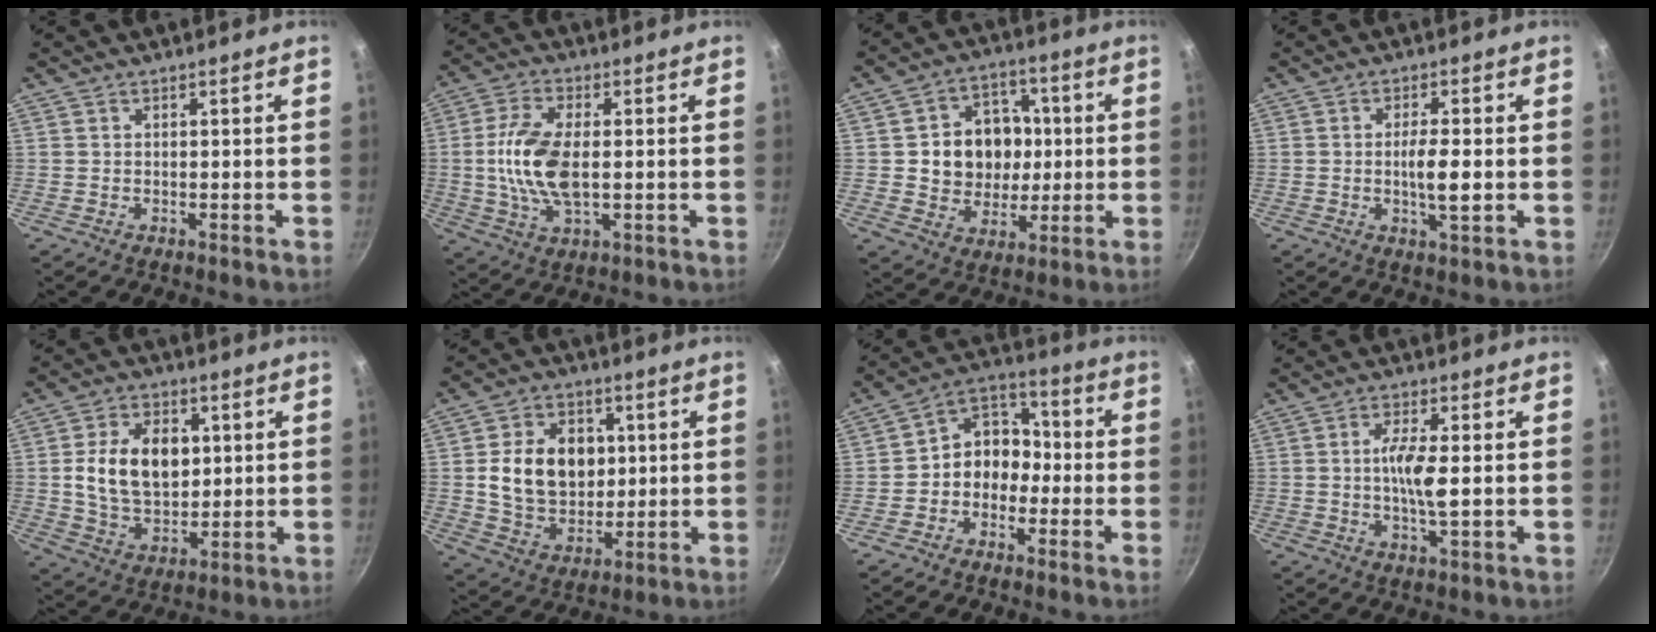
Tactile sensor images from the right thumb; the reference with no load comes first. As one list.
[{"total": 11.8, "force": [0.0, 5.9, 10.2], "torque": [-0.205, 0.007, -0.005]}, {"total": 13.6, "force": [0.8, 11.7, 7.0], "torque": [-0.074, 0.011, 0.017]}, {"total": 5.2, "force": [-0.5, 0.8, 5.1], "torque": [-0.096, -0.001, -0.010]}, {"total": 14.0, "force": [2.2, 9.5, 10.0], "torque": [-0.148, -0.006, 0.039]}, {"total": 14.6, "force": [2.0, 11.0, 9.4], "torque": [-0.131, -0.003, 0.037]}, {"total": 9.4, "force": [-2.2, 7.6, 5.0], "torque": [-0.032, 0.051, -0.059]}, {"total": 6.3, "force": [0.1, 1.2, 6.2], "torque": [-0.125, -0.001, 0.000]}]